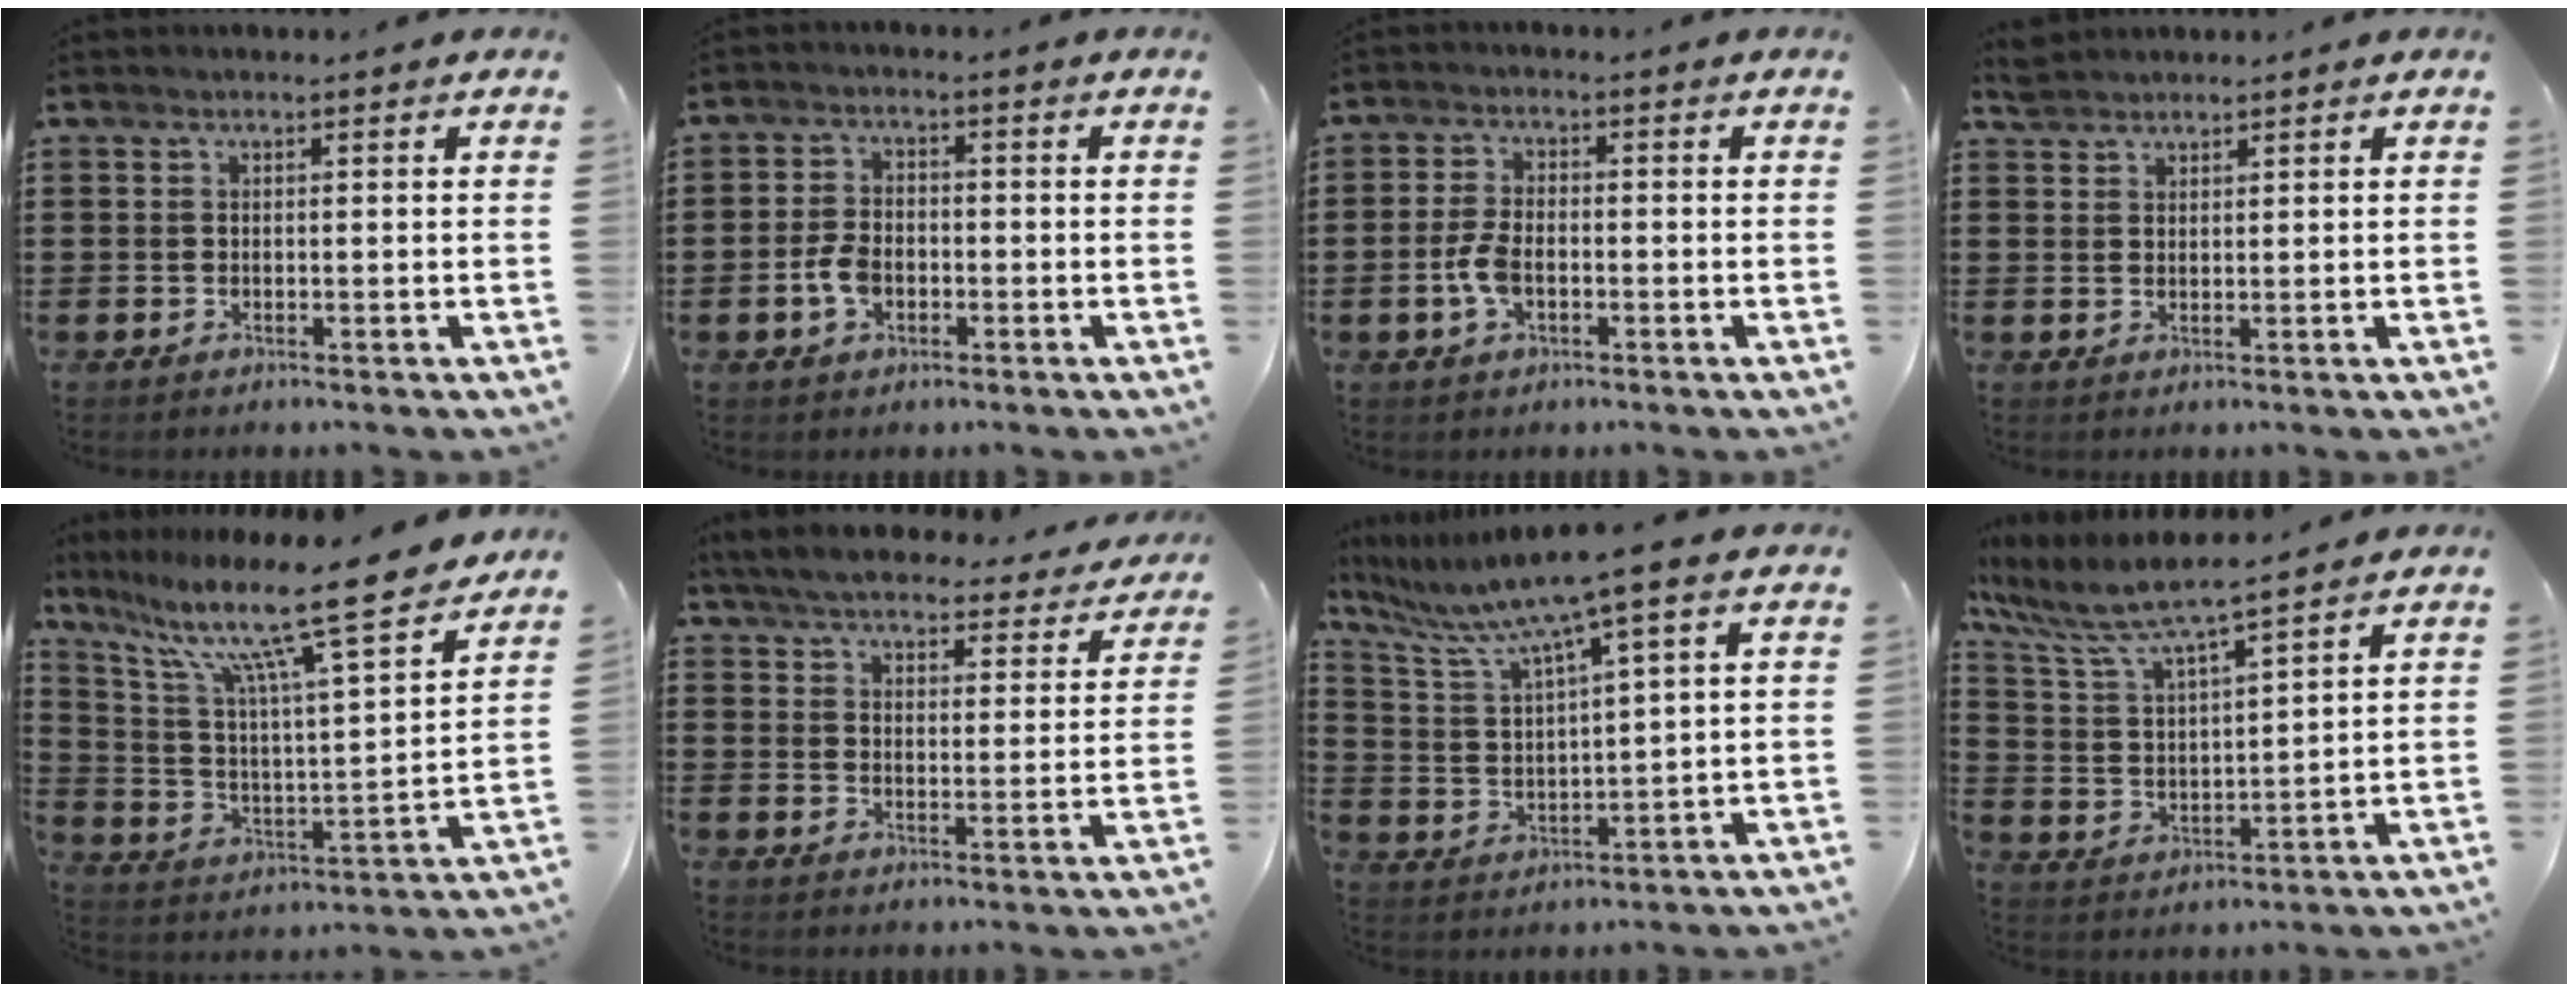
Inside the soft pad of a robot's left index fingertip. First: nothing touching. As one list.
[{"total": 4.2, "force": [-1.3, 2.7, 3.0], "torque": [-0.075, -0.002, -0.028]}, {"total": 4.7, "force": [-1.2, 2.4, 3.9], "torque": [-0.095, -0.003, -0.027]}, {"total": 2.3, "force": [2.2, 0.6, 0.2], "torque": [-0.009, 0.004, 0.043]}, {"total": 13.8, "force": [10.6, 0.6, 8.7], "torque": [-0.188, -0.073, 0.169]}, {"total": 5.6, "force": [5.4, 0.5, 1.3], "torque": [-0.051, -0.033, 0.094]}, {"total": 8.2, "force": [5.8, -0.2, 5.8], "torque": [-0.134, -0.034, 0.092]}, {"total": 6.6, "force": [5.8, 0.4, 3.1], "torque": [-0.089, -0.034, 0.093]}]